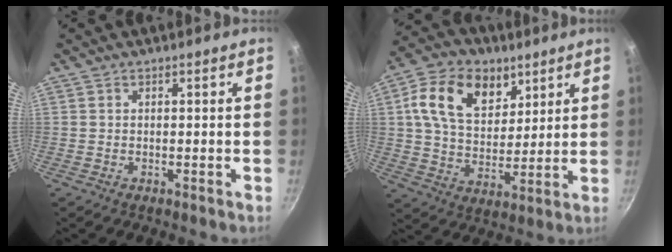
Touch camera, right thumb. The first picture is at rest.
{"total": 15.9, "force": [6.7, 10.9, 9.4], "torque": [-0.140, -0.020, 0.109]}